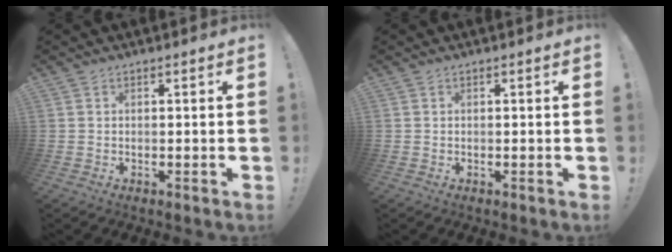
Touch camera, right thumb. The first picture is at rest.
{"total": 0.0}